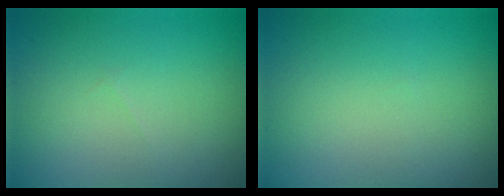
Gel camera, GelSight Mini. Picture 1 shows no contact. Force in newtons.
{"total": 0.0}